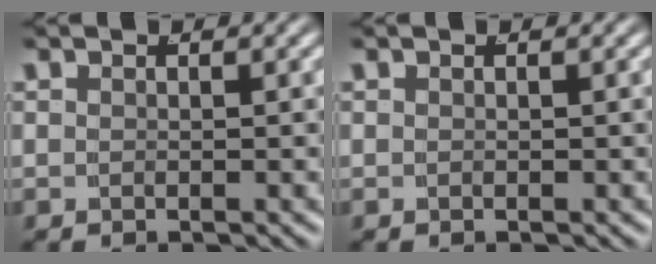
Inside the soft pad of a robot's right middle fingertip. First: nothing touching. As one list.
[{"total": 0.0}]